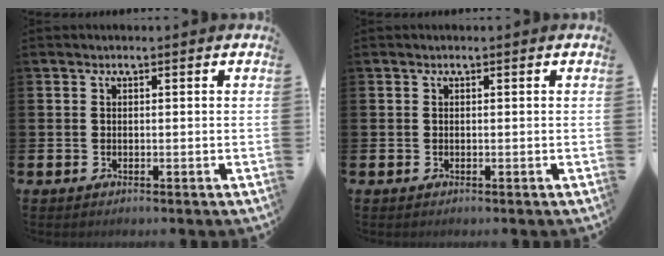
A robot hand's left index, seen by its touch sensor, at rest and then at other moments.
{"total": 0.0}